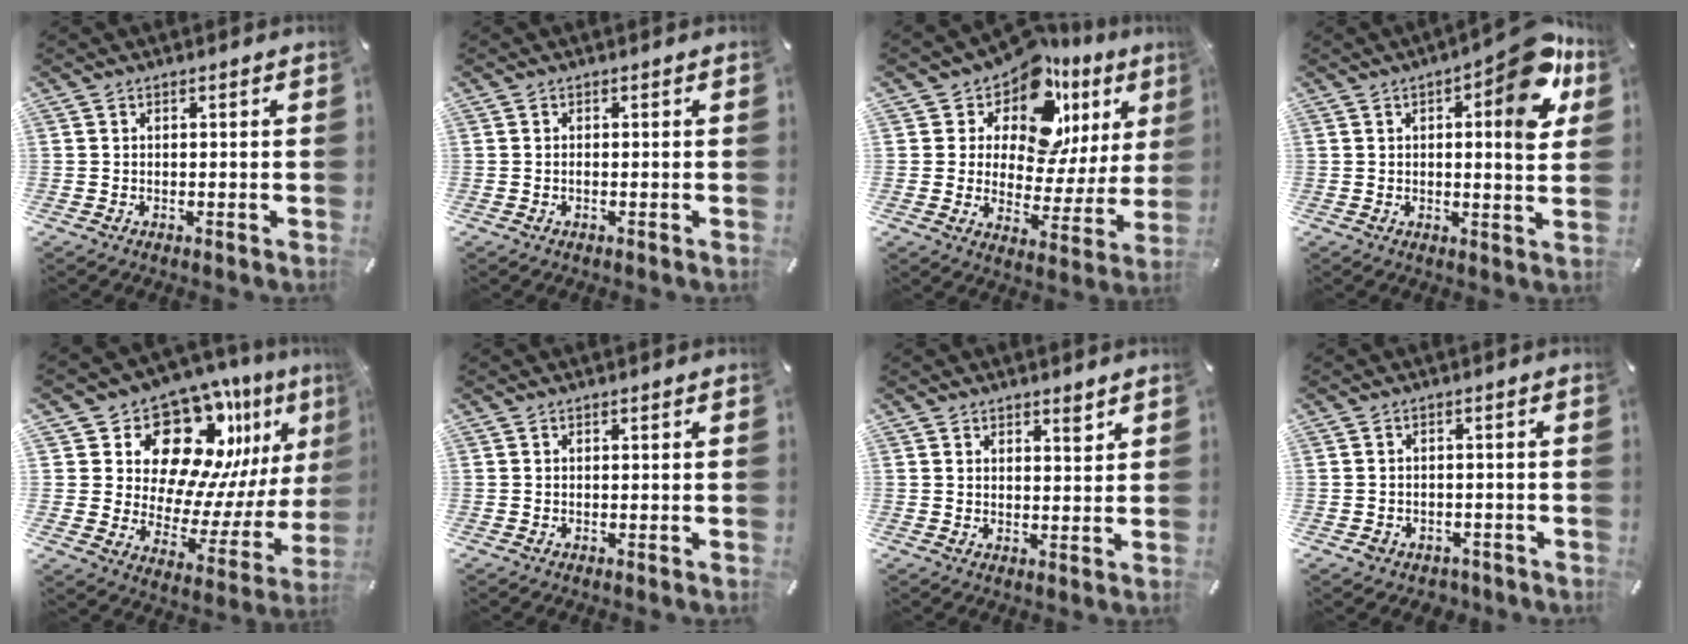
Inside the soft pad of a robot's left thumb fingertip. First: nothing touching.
{"total": 0.5, "force": [-0.2, 0.3, 0.4], "torque": [-0.009, -0.002, -0.005]}
{"total": 13.4, "force": [9.7, 7.5, 5.3], "torque": [-0.081, -0.093, 0.167]}
{"total": 13.6, "force": [5.9, 4.3, 11.5], "torque": [-0.121, -0.048, 0.084]}
{"total": 18.1, "force": [13.9, 9.5, 6.6], "torque": [-0.084, -0.133, 0.242]}
{"total": 0.0}
{"total": 2.5, "force": [2.0, 1.1, 0.9], "torque": [0.004, -0.017, 0.032]}
{"total": 2.6, "force": [-1.4, 2.1, 0.6], "torque": [-0.009, 0.006, -0.030]}